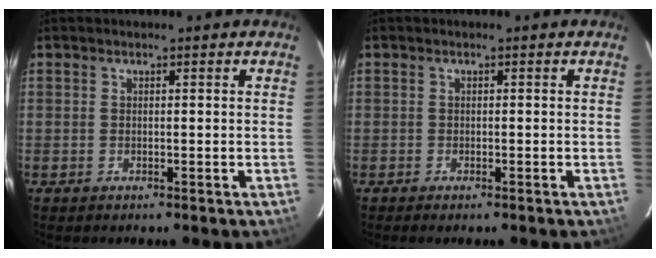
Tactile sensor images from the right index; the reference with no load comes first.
{"total": 0.8, "force": [-0.7, 0.2, 0.4], "torque": [-0.009, -0.001, -0.013]}